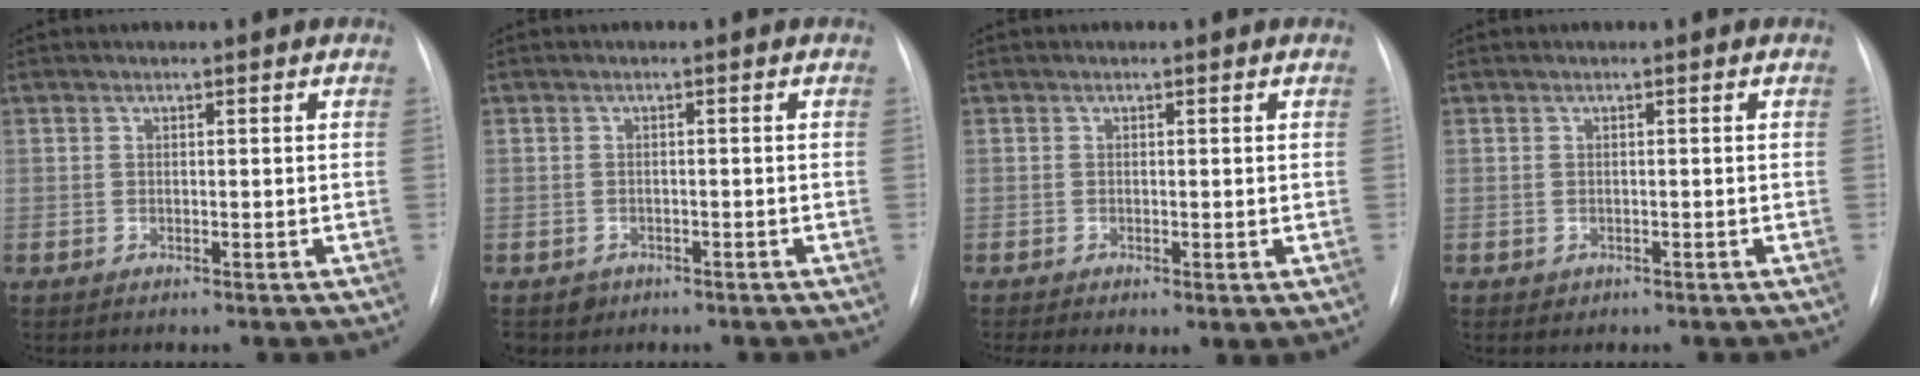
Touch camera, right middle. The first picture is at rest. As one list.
[{"total": 2.0, "force": [-1.1, 1.6, 0.0], "torque": [0.000, 0.005, -0.016]}, {"total": 2.3, "force": [-0.6, 0.7, 2.1], "torque": [-0.037, -0.011, -0.008]}, {"total": 0.6, "force": [-0.3, 0.5, 0.1], "torque": [-0.006, 0.000, -0.002]}]